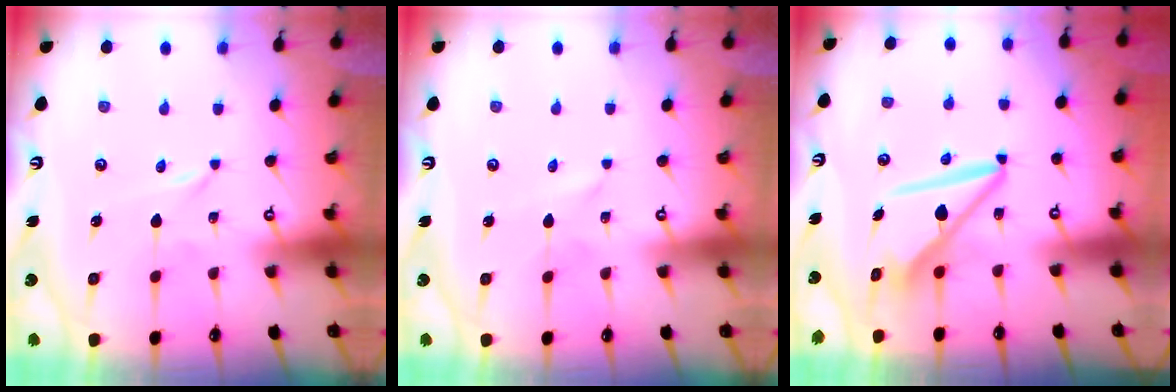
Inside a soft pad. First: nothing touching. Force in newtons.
{"total": 0.9, "press": 0.9, "slide": 0.1}
{"total": 8.7, "press": 8.6, "slide": 1.0}